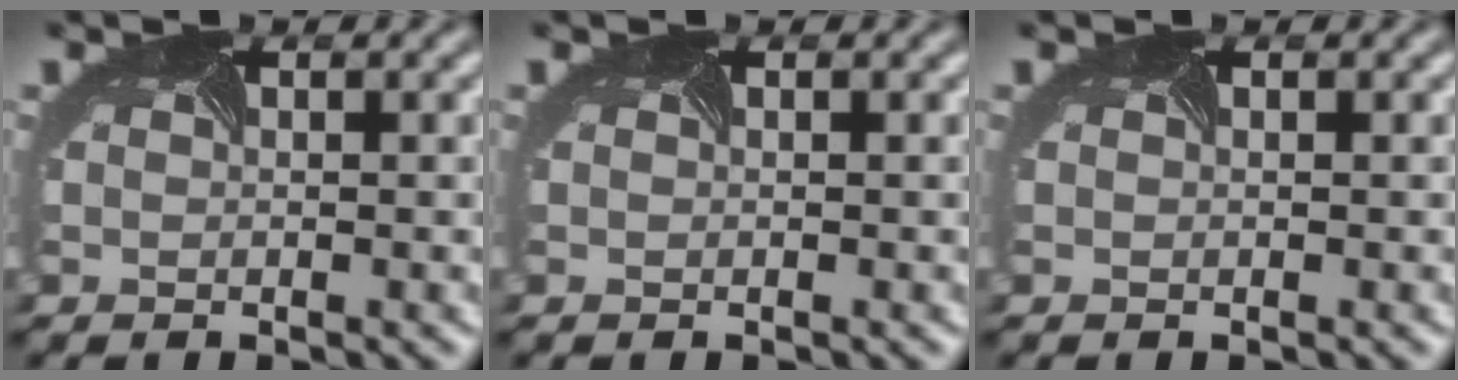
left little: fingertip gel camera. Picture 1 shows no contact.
{"total": 0.0}
{"total": 0.0}